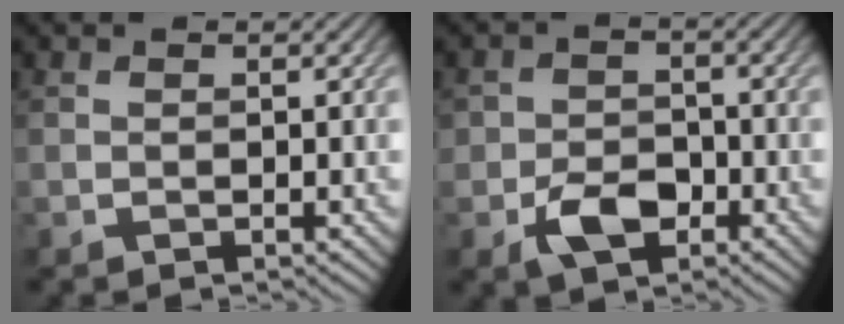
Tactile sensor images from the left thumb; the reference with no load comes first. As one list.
[{"total": 4.8, "force": [-2.3, 3.2, 2.7], "torque": [-0.051, -0.006, -0.048]}]